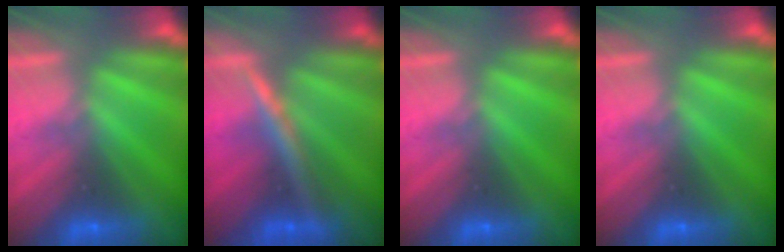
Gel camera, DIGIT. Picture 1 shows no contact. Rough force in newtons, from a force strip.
{"total": 2.5}
{"total": 0.0}
{"total": 0.0}